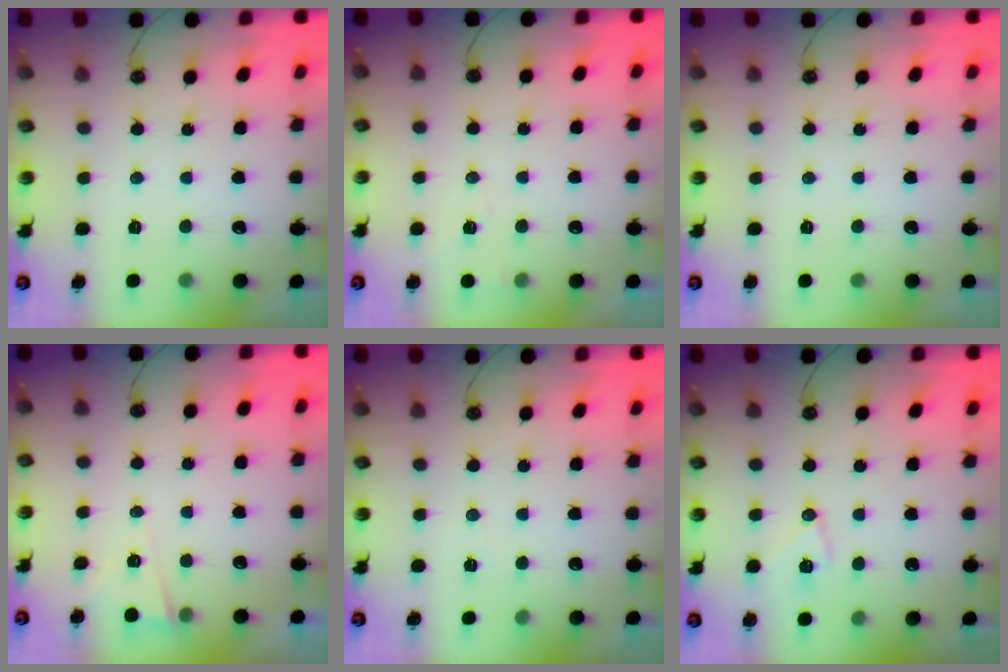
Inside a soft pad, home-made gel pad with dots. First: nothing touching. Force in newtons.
{"total": 3.9, "press": 3.4, "slide": 1.9}
{"total": 0.0}
{"total": 3.0, "press": 2.8, "slide": 1.0}
{"total": 5.2, "press": 2.7, "slide": 4.5}
{"total": 7.9, "press": 7.9, "slide": 0.9}